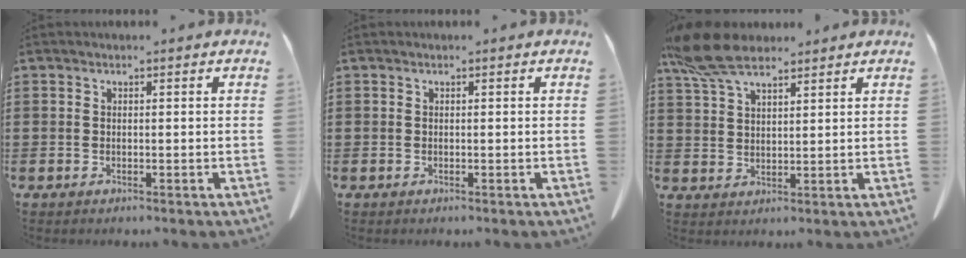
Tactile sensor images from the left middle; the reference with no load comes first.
{"total": 0.0}
{"total": 8.8, "force": [6.5, 2.9, 5.3], "torque": [-0.132, -0.008, 0.120]}